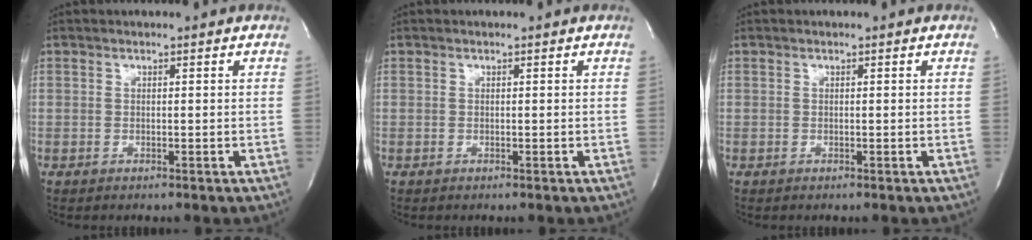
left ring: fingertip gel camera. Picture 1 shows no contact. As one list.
[{"total": 0.0}, {"total": 0.0}]